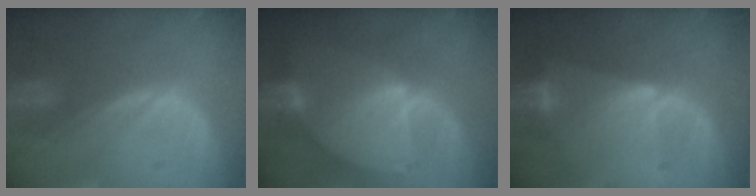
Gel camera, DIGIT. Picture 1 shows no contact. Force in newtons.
{"total": 8.5, "press": 7.5, "slide": 4.0}
{"total": 7.0, "press": 6.3, "slide": 3.1}